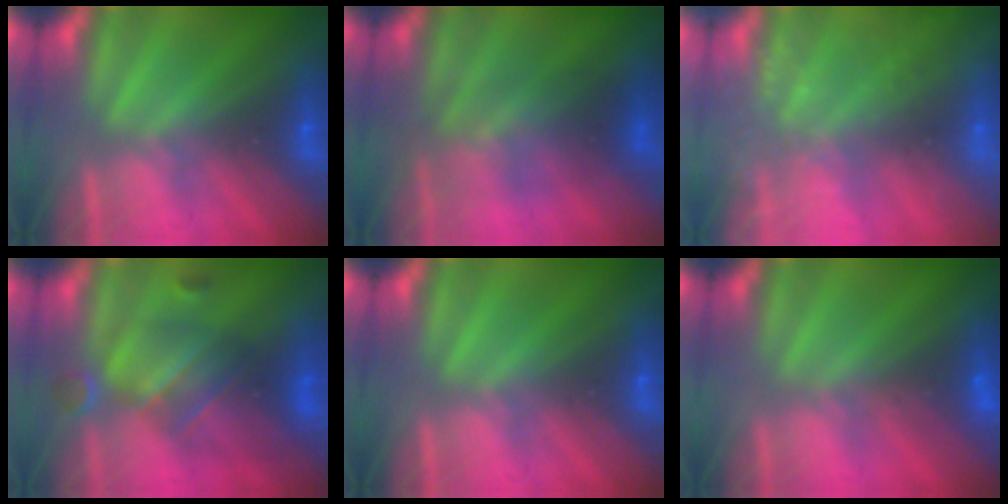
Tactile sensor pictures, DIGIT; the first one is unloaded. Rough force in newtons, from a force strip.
{"total": 1.7}
{"total": 2.4}
{"total": 8.2}
{"total": 0.0}
{"total": 3.0}